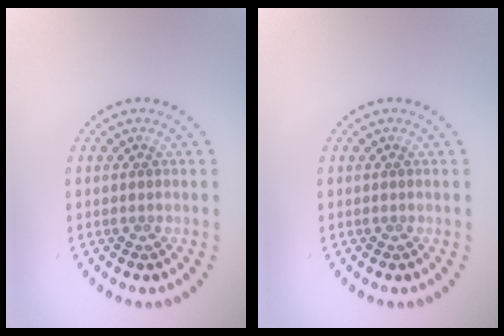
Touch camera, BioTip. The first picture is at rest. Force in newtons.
{"total": 0.0}